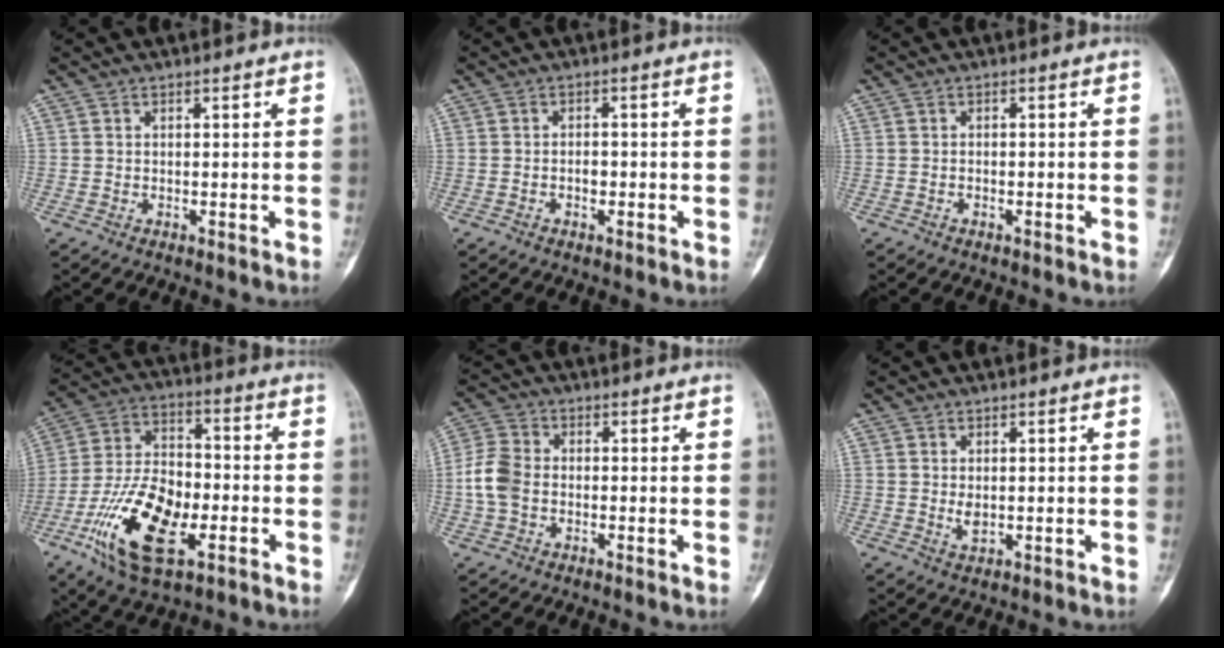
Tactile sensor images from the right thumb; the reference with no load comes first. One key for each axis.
{"total": 2.1, "fx": -0.8, "fy": 1.3, "fz": 1.4, "tx": -0.019, "ty": 0.007, "tz": -0.014}
{"total": 0.8, "fx": -0.5, "fy": 0.4, "fz": 0.5, "tx": -0.016, "ty": 0.006, "tz": -0.008}
{"total": 18.9, "fx": -7.1, "fy": 9.3, "fz": 14.8, "tx": -0.274, "ty": 0.025, "tz": -0.128}
{"total": 6.6, "fx": -0.9, "fy": 4.9, "fz": 4.3, "tx": -0.095, "ty": 0.016, "tz": -0.026}
{"total": 2.3, "fx": 0.0, "fy": 1.4, "fz": 1.8, "tx": -0.028, "ty": -0.005, "tz": 0.003}